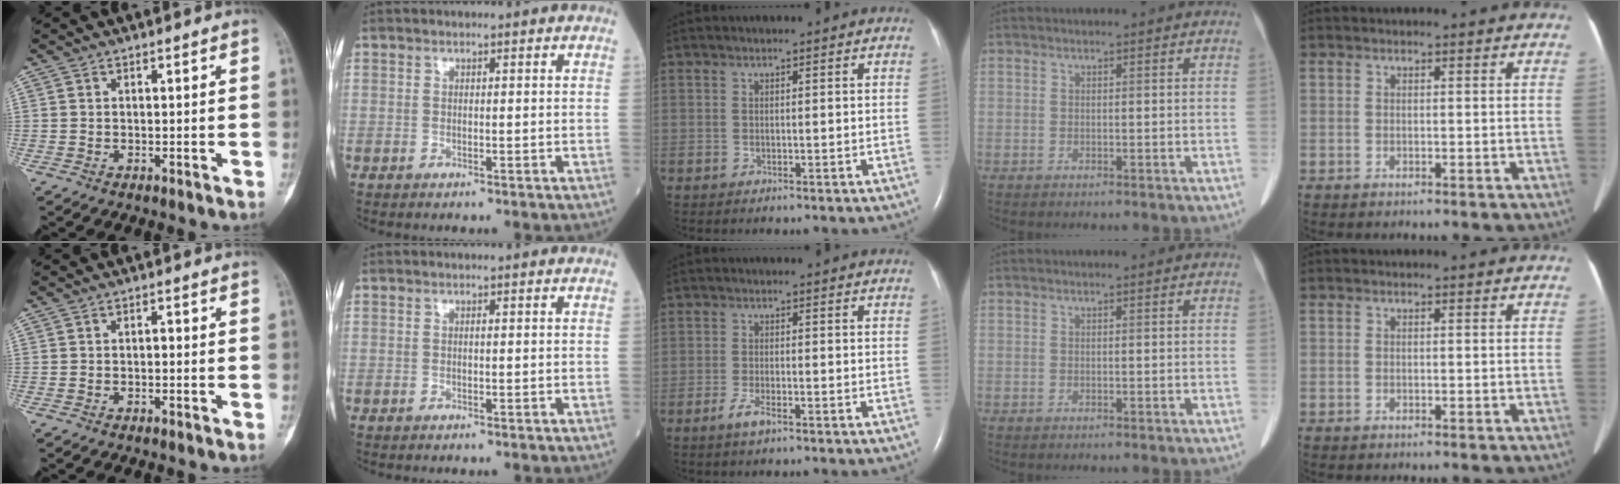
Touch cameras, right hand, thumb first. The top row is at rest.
{"thumb": {"total": 0.7, "force": [-0.1, 0.4, 0.5], "torque": [-0.002, 0.003, -0.006]}, "middle": {"total": 2.3, "force": [-1.5, 0.3, 1.7], "torque": [-0.039, -0.003, -0.031]}}